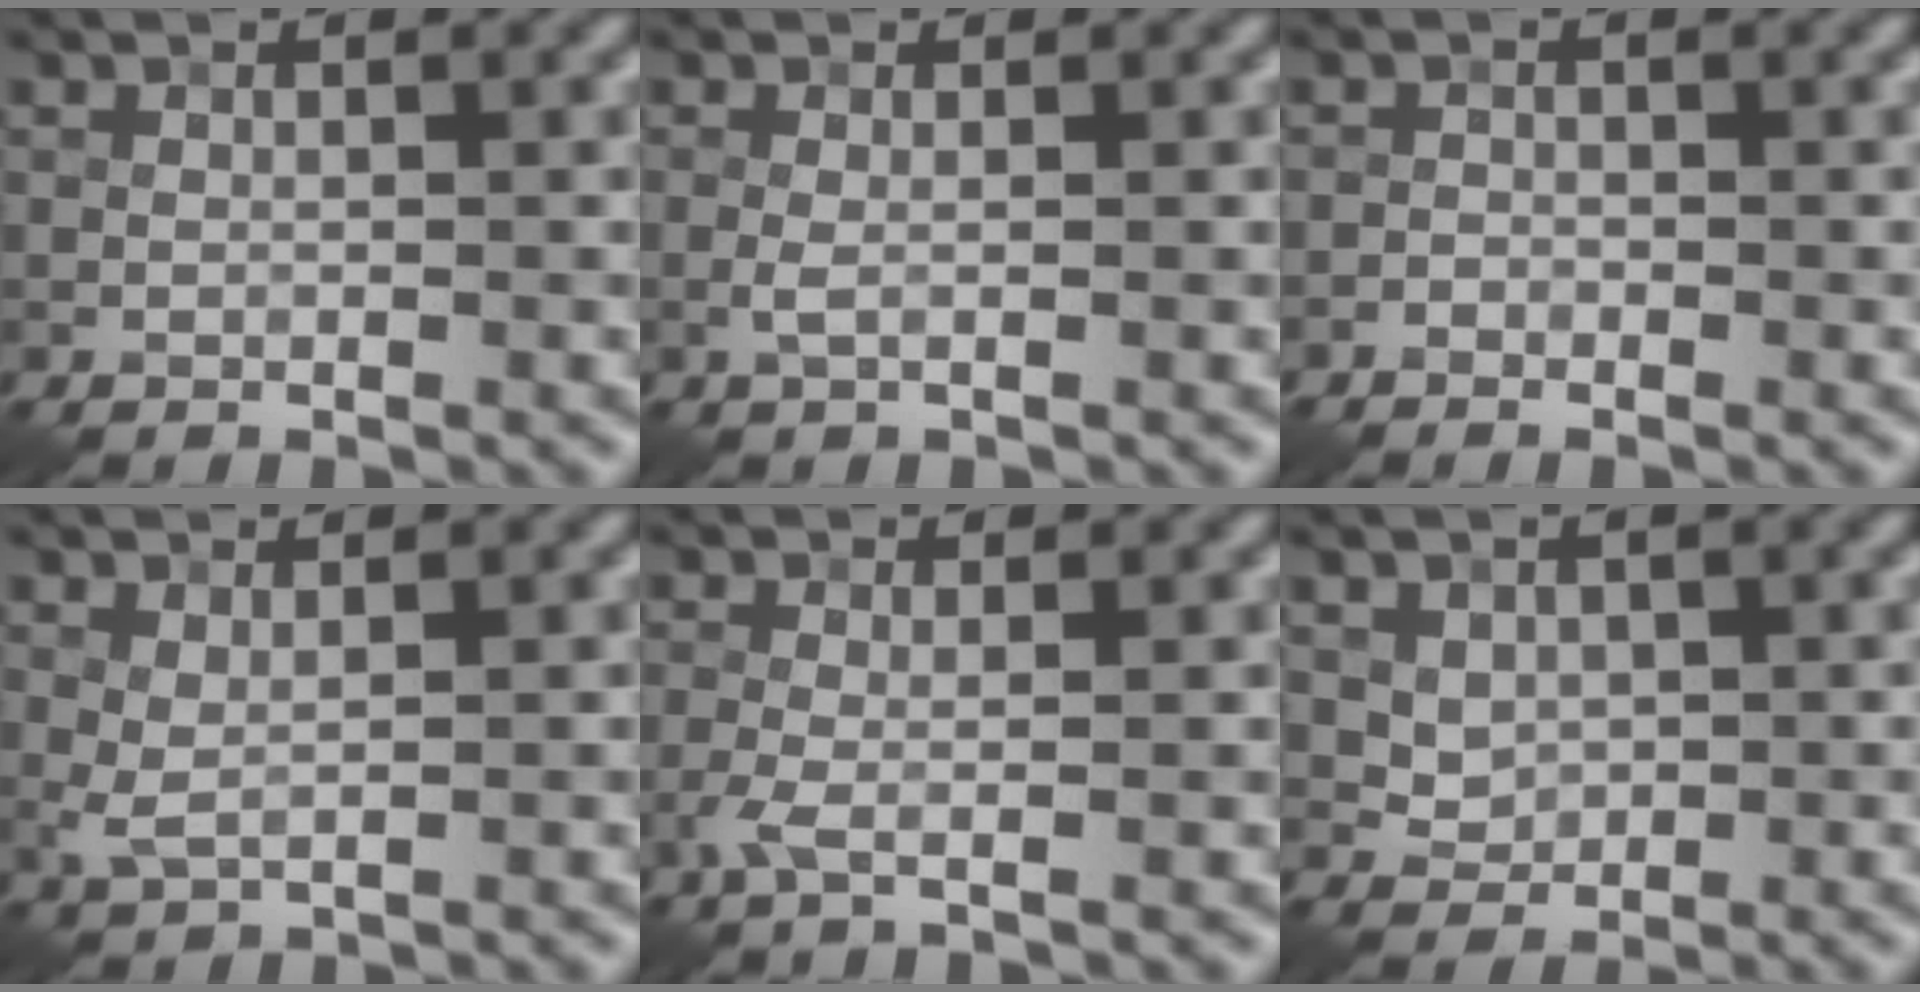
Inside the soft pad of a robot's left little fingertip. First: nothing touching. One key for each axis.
{"total": 1.0, "fx": -0.2, "fy": 0.2, "fz": 1.0, "tx": -0.022, "ty": 0.001, "tz": -0.004}
{"total": 0.9, "fx": -0.8, "fy": 0.3, "fz": 0.1, "tx": -0.003, "ty": 0.004, "tz": -0.018}
{"total": 1.6, "fx": 0.6, "fy": 0.5, "fz": 1.3, "tx": -0.036, "ty": -0.001, "tz": 0.015}
{"total": 1.9, "fx": -0.6, "fy": 0.3, "fz": 1.7, "tx": -0.043, "ty": -0.002, "tz": -0.017}
{"total": 1.9, "fx": 0.6, "fy": 1.6, "fz": 0.8, "tx": -0.017, "ty": -0.007, "tz": 0.019}